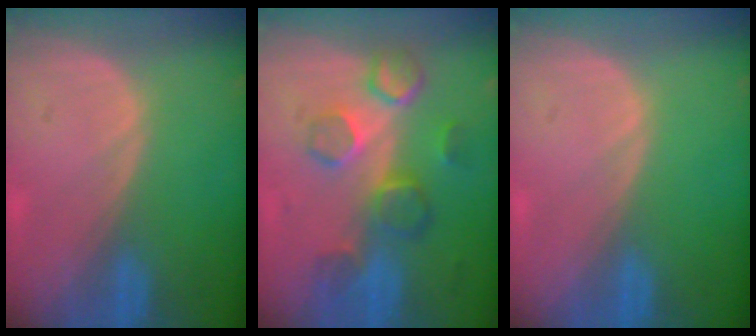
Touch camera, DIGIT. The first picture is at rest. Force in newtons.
{"total": 8.4, "press": 7.6, "slide": 3.6}
{"total": 0.0}